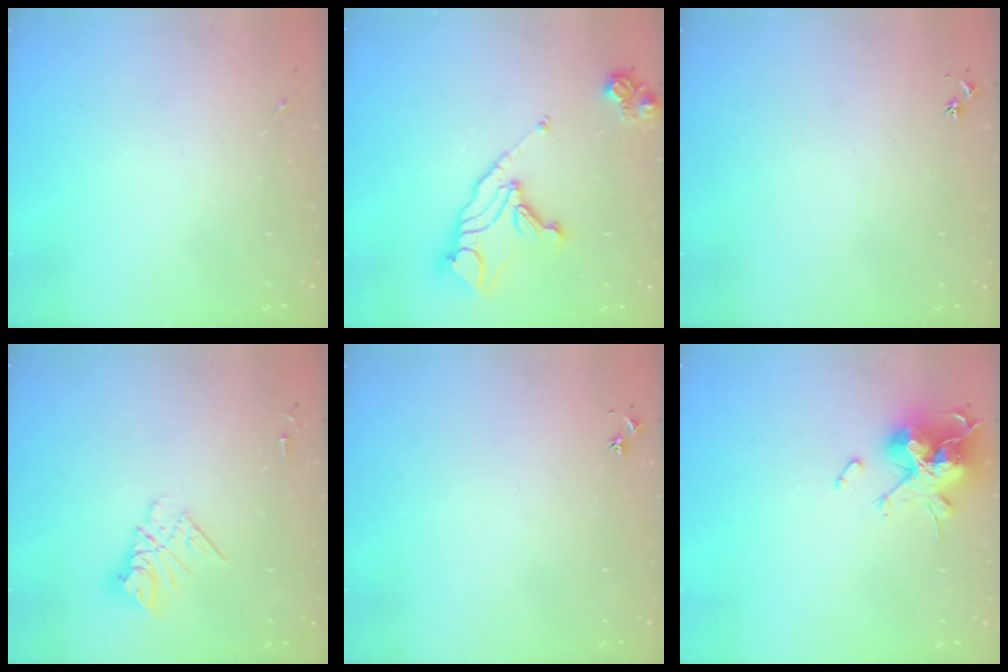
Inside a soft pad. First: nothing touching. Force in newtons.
{"total": 15.4, "press": 15.3, "slide": 1.7}
{"total": 3.0, "press": 2.9, "slide": 0.3}
{"total": 9.8, "press": 9.7, "slide": 0.8}
{"total": 2.9, "press": 2.8, "slide": 0.3}
{"total": 15.3, "press": 15.1, "slide": 2.4}